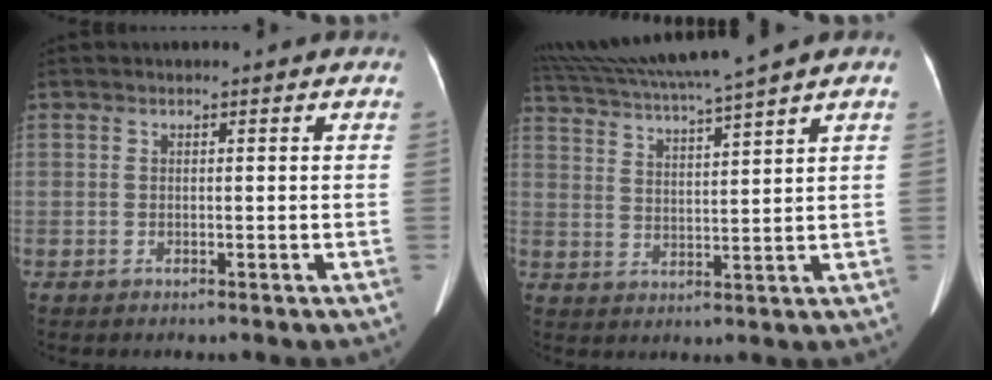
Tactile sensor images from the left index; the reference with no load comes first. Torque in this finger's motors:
{"motor_torque": [0.80, -1.34, 0.10, 0.04]}